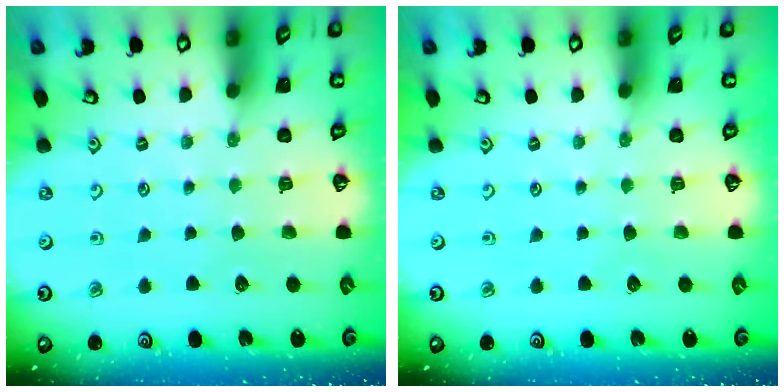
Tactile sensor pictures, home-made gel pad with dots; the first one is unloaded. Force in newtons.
{"total": 0.0}